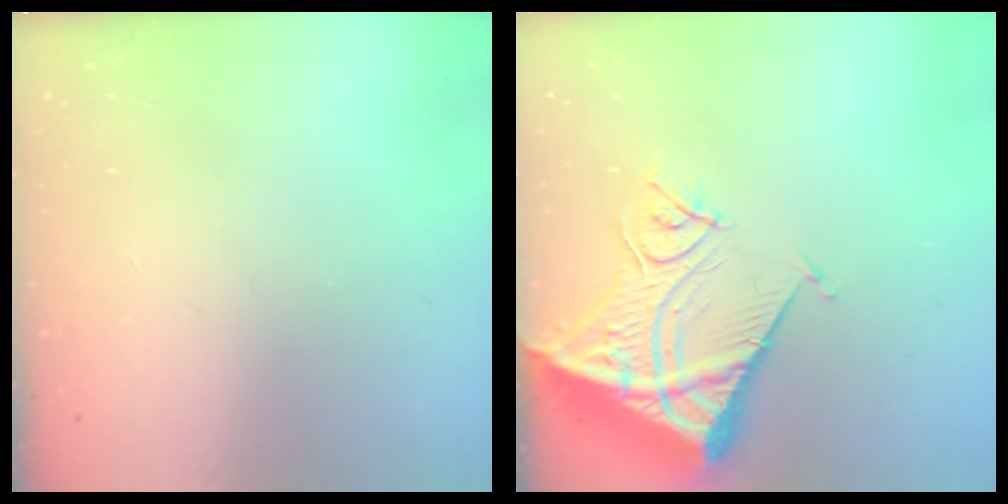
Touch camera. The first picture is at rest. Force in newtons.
{"total": 16.9, "press": 16.7, "slide": 2.3}